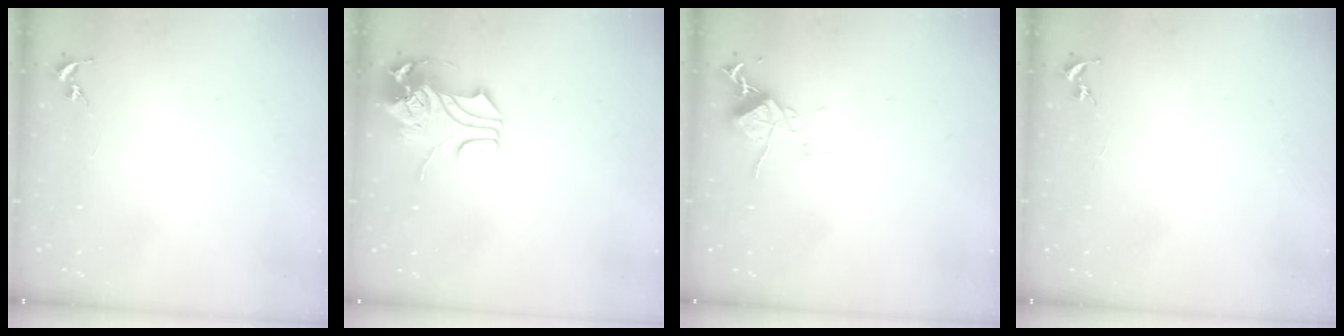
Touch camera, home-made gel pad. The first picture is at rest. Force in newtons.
{"total": 10.1, "press": 10.1, "slide": 1.2}
{"total": 8.8, "press": 8.7, "slide": 1.2}
{"total": 0.0}